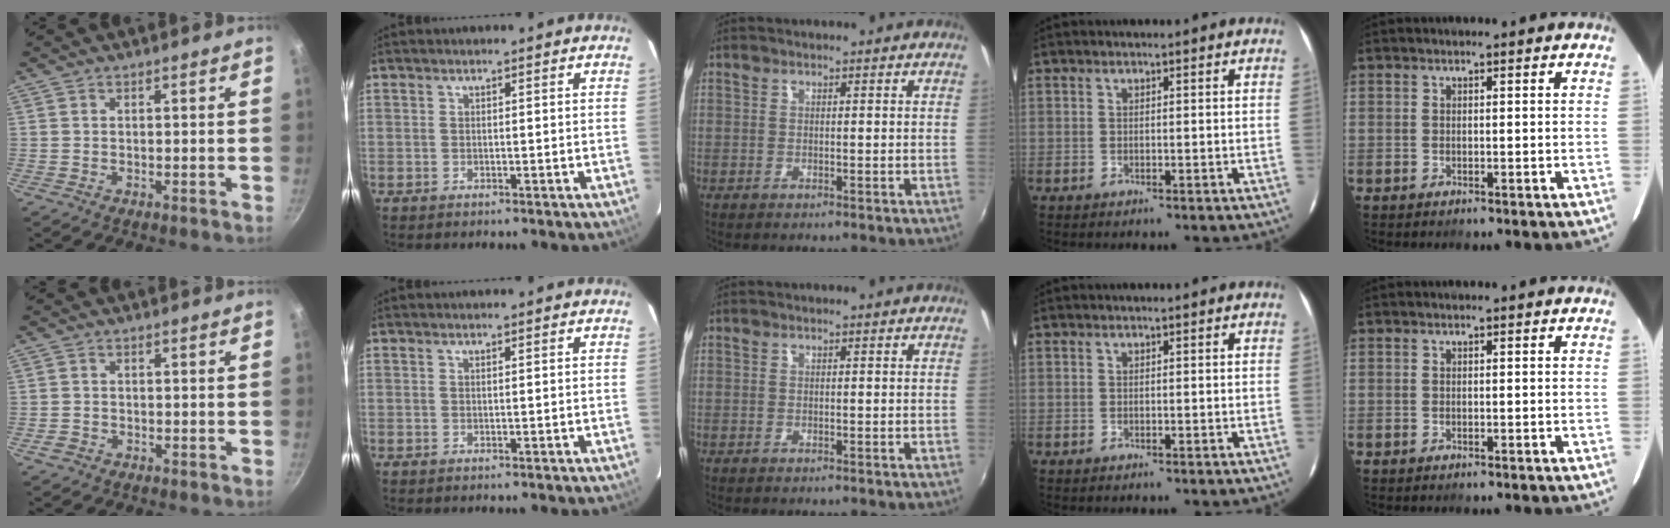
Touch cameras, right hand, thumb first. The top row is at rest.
{"thumb": {"total": 1.9, "force": [-1.0, 1.4, 0.7], "torque": [-0.013, 0.008, -0.018]}}